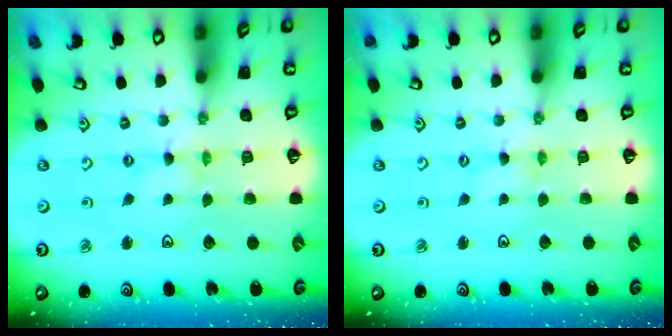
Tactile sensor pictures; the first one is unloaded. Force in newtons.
{"total": 0.6, "press": 0.6, "slide": 0.2}